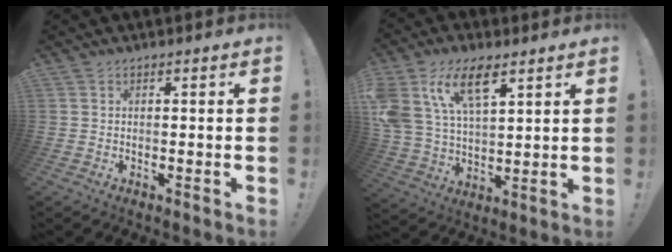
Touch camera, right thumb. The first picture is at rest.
{"total": 15.2, "force": [8.1, 7.9, 10.1], "torque": [-0.206, -0.027, 0.149]}